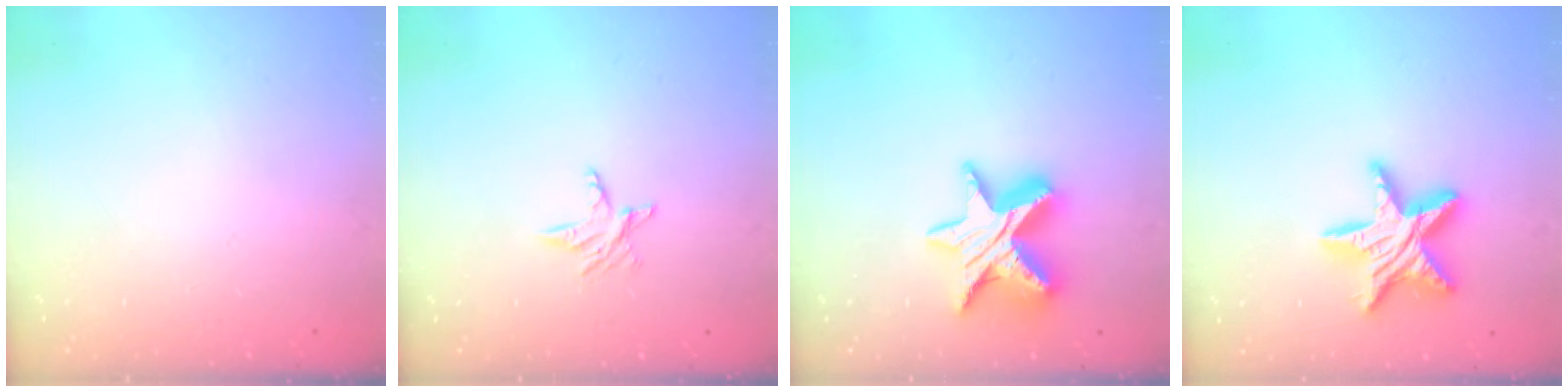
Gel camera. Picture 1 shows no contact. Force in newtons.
{"total": 3.9, "press": 3.9, "slide": 0.5}
{"total": 15.5, "press": 15.5, "slide": 1.1}
{"total": 16.1, "press": 16.1, "slide": 0.9}